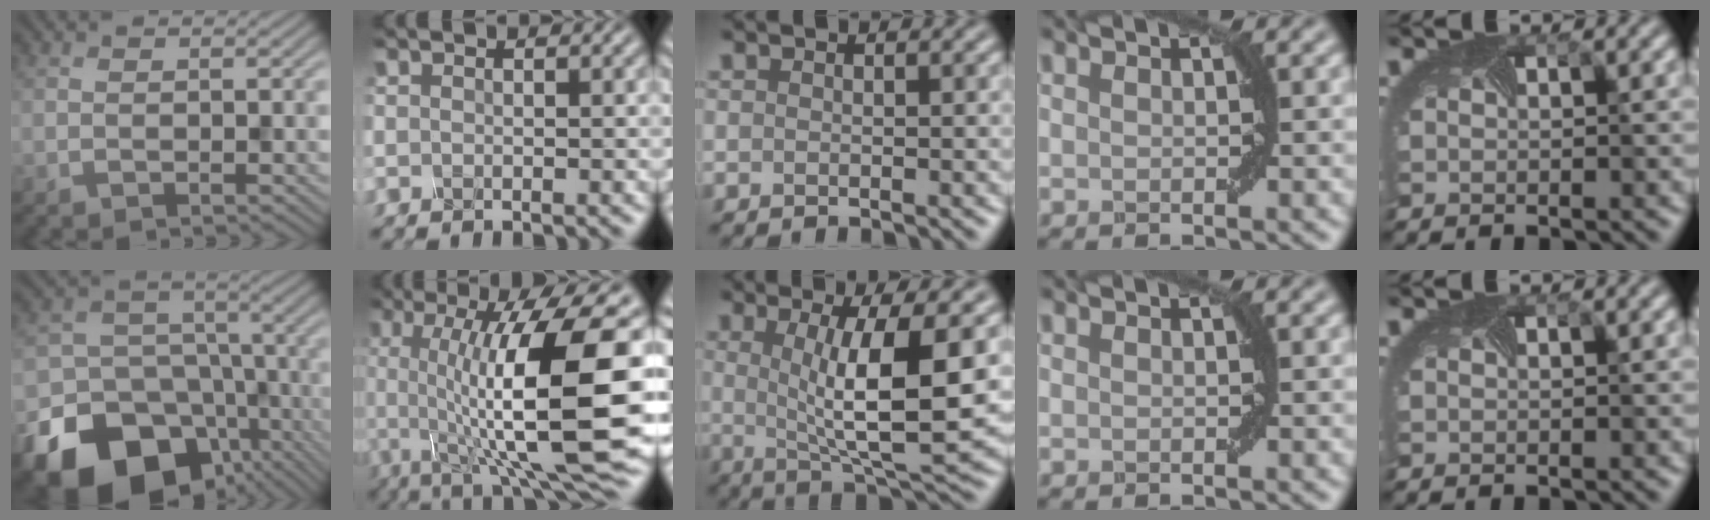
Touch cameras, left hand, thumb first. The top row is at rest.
{"thumb": {"total": 23.6, "force": [-12.9, 17.9, 8.3], "torque": [-0.156, -0.088, -0.205]}, "index": {"total": 15.2, "force": [-0.4, 3.9, 14.7], "torque": [-0.214, -0.001, -0.007]}, "middle": {"total": 8.7, "force": [1.0, 2.0, 8.4], "torque": [-0.132, -0.012, 0.023]}}